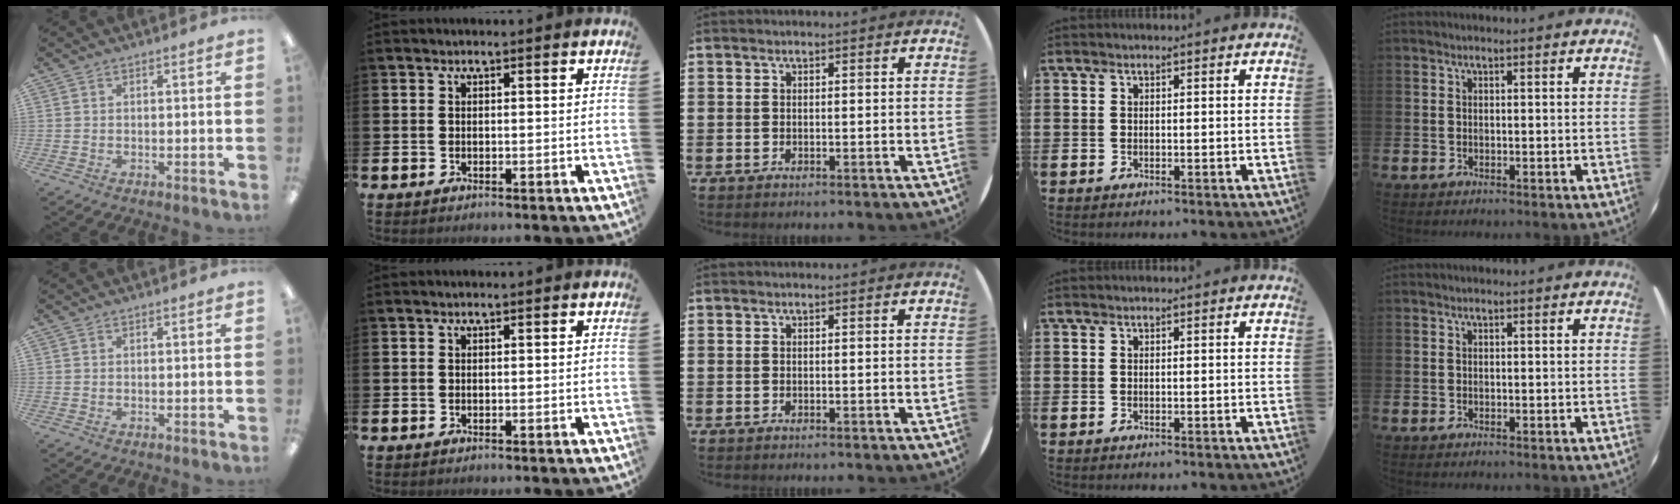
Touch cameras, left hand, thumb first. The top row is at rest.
{}